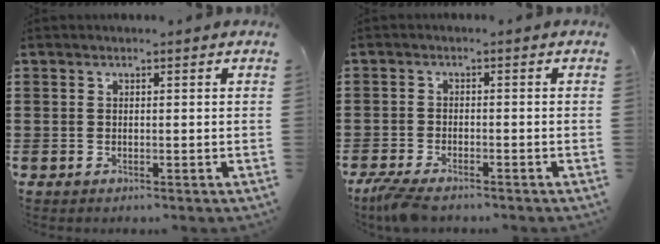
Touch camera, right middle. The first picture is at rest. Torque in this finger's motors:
{"motor_torque": [2.13, 0.00, 0.69, 0.21]}